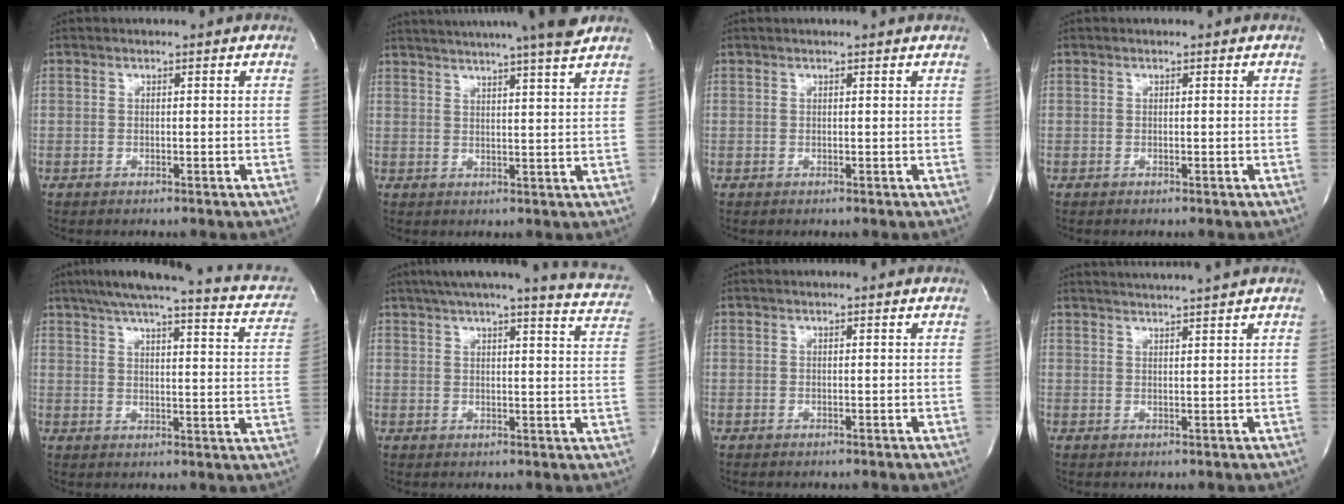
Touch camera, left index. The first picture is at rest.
{"total": 16.4, "force": [14.4, -1.0, 7.7], "torque": [-0.135, -0.013, 0.192]}
{"total": 2.0, "force": [1.8, -0.1, 0.8], "torque": [-0.013, 0.015, 0.021]}
{"total": 0.0}
{"total": 21.8, "force": [17.3, 3.9, 12.7], "torque": [-0.175, 0.013, 0.200]}
{"total": 16.8, "force": [14.9, 0.8, 7.8], "torque": [-0.100, -0.028, 0.167]}
{"total": 1.6, "force": [1.5, 0.0, 0.6], "torque": [-0.012, 0.013, 0.018]}
{"total": 6.9, "force": [6.3, -1.6, 2.2], "torque": [-0.034, 0.006, 0.089]}